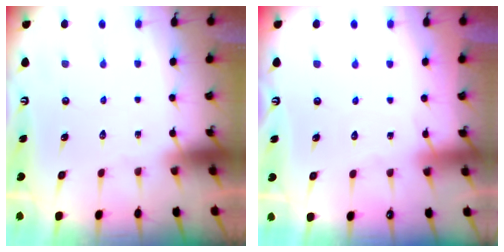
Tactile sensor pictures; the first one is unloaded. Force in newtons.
{"total": 2.7, "press": 2.6, "slide": 0.4}